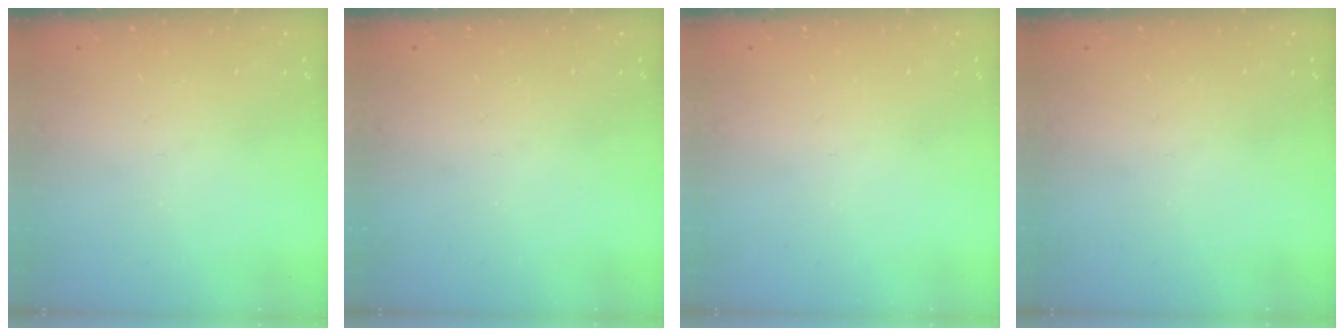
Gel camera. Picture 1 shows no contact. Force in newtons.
{"total": 0.0}
{"total": 0.0}
{"total": 0.0}